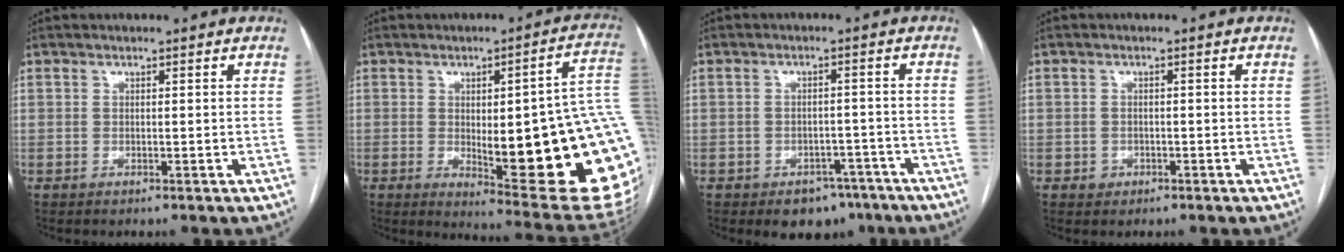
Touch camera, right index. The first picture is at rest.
{"total": 26.2, "force": [-1.5, 4.6, 25.8], "torque": [-0.232, -0.001, -0.008]}
{"total": 6.3, "force": [-4.4, 3.9, 2.2], "torque": [-0.016, 0.015, -0.055]}
{"total": 1.8, "force": [-0.7, 1.6, 0.3], "torque": [0.002, 0.007, -0.010]}